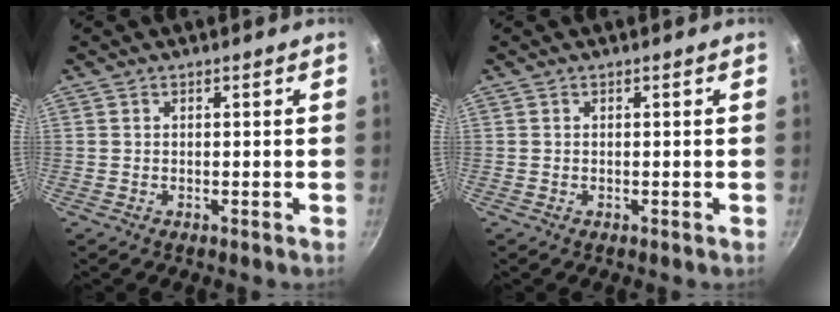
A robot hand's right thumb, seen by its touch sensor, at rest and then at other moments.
{"total": 0.0}